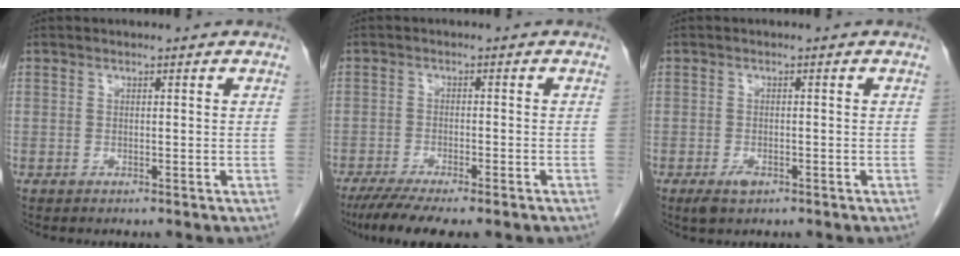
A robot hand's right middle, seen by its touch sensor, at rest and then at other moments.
{"total": 10.0, "force": [-7.8, 1.7, 6.0], "torque": [-0.086, -0.016, -0.117]}
{"total": 2.3, "force": [-1.3, 1.0, 1.6], "torque": [-0.033, -0.002, -0.017]}